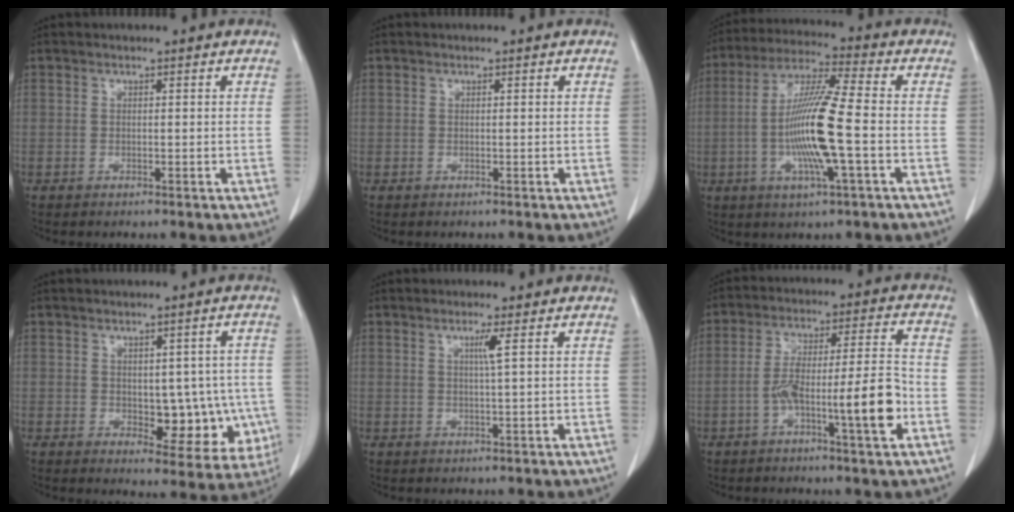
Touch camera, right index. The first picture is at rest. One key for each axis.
{"total": 0.0}
{"total": 13.5, "fx": -2.4, "fy": 0.3, "fz": 13.3, "tx": -0.261, "ty": -0.006, "tz": -0.051}
{"total": 9.7, "fx": -1.2, "fy": 5.1, "fz": 8.1, "tx": -0.075, "ty": 0.009, "tz": -0.001}
{"total": 1.9, "fx": 0.6, "fy": -0.6, "fz": 1.7, "tx": -0.036, "ty": -0.003, "tz": 0.014}
{"total": 11.8, "fx": -4.0, "fy": 0.8, "fz": 11.0, "tx": -0.183, "ty": 0.017, "tz": -0.065}